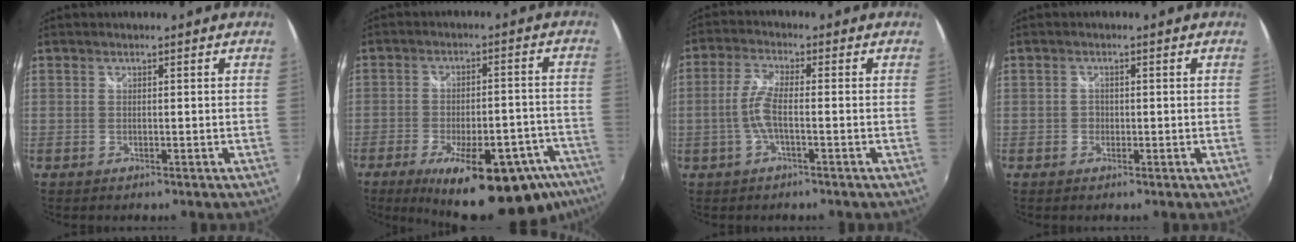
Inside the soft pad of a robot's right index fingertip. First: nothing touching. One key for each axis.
{"total": 23.7, "fx": -16.0, "fy": 8.4, "fz": 15.4, "tx": -0.231, "ty": -0.017, "tz": -0.204}
{"total": 5.2, "fx": -1.4, "fy": 0.8, "fz": 4.9, "tx": -0.110, "ty": 0.003, "tz": -0.027}
{"total": 1.3, "fx": -0.5, "fy": 1.2, "fz": 0.2, "tx": -0.003, "ty": -0.002, "tz": -0.008}